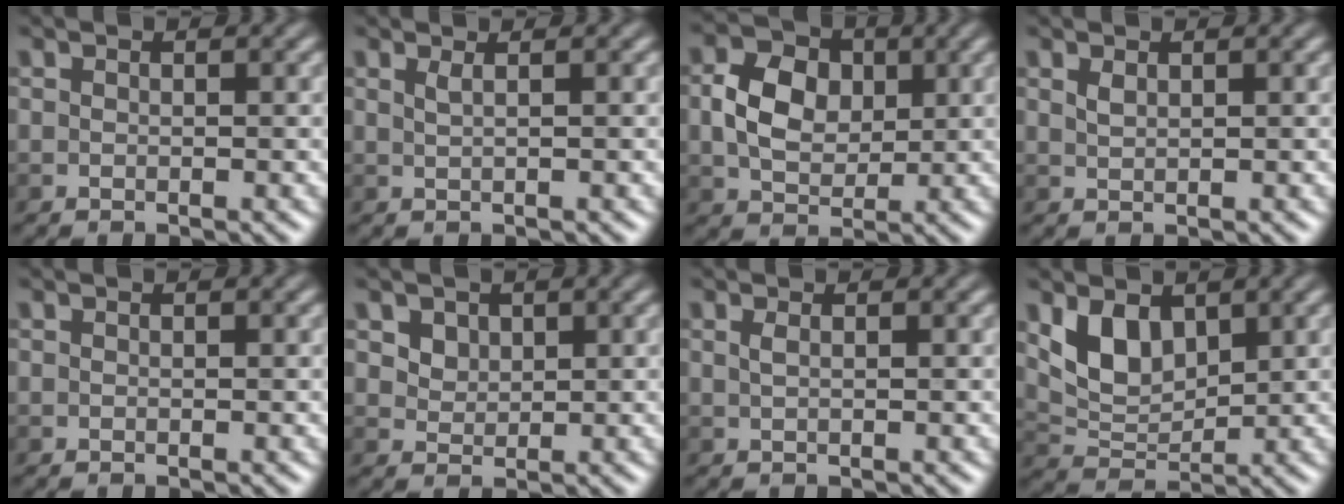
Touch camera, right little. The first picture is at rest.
{"total": 1.1, "force": [0.5, 0.4, 0.9], "torque": [-0.009, 0.000, 0.005]}
{"total": 5.2, "force": [0.7, 3.9, 3.3], "torque": [-0.069, 0.003, 0.011]}
{"total": 0.8, "force": [0.6, 0.3, 0.5], "torque": [-0.014, 0.000, 0.014]}
{"total": 0.0}
{"total": 2.4, "force": [1.4, 1.7, 1.1], "torque": [-0.025, -0.002, 0.036]}
{"total": 0.8, "force": [0.3, 0.3, 0.7], "torque": [-0.012, 0.003, 0.005]}
{"total": 4.2, "force": [2.0, 2.6, 2.7], "torque": [-0.052, -0.009, 0.041]}